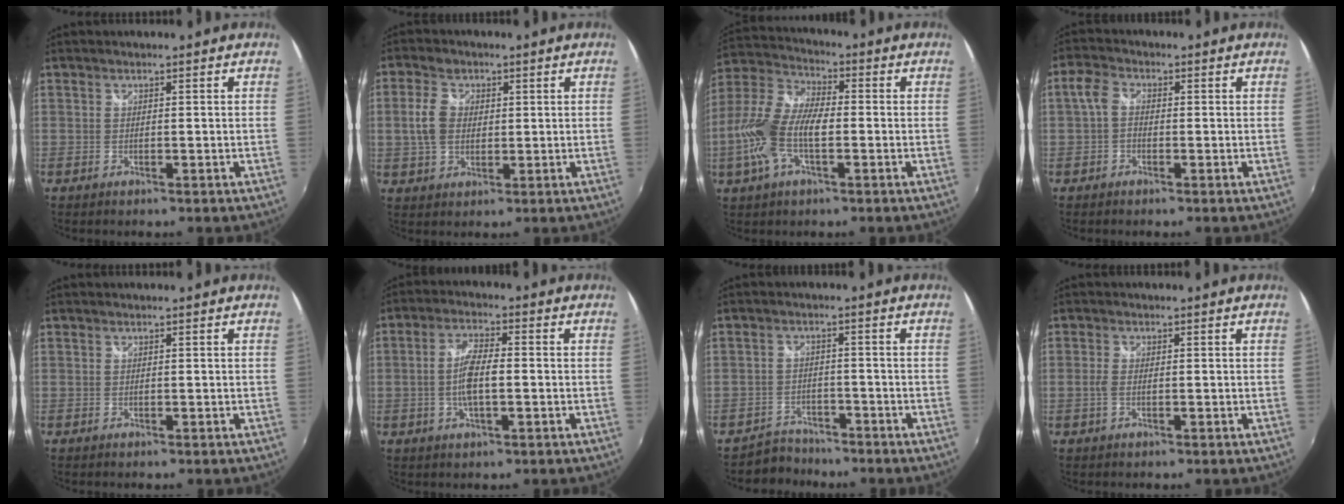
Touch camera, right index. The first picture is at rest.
{"total": 5.9, "force": [0.6, 4.4, 3.9], "torque": [-0.082, 0.012, 0.014]}
{"total": 13.3, "force": [-2.9, 5.8, 11.6], "torque": [-0.254, 0.005, -0.062]}
{"total": 3.1, "force": [-0.9, 2.2, 2.0], "torque": [-0.042, 0.010, -0.021]}
{"total": 0.0}
{"total": 6.5, "force": [-0.9, 1.8, 6.1], "torque": [-0.120, 0.004, -0.019]}
{"total": 4.4, "force": [-3.8, 2.2, -0.5], "torque": [-0.005, 0.013, -0.067]}
{"total": 1.8, "force": [-0.4, 0.8, 1.5], "torque": [-0.037, -0.001, -0.010]}